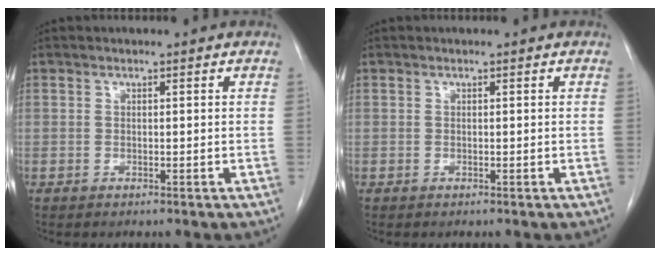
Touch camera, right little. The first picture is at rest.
{"total": 0.0}